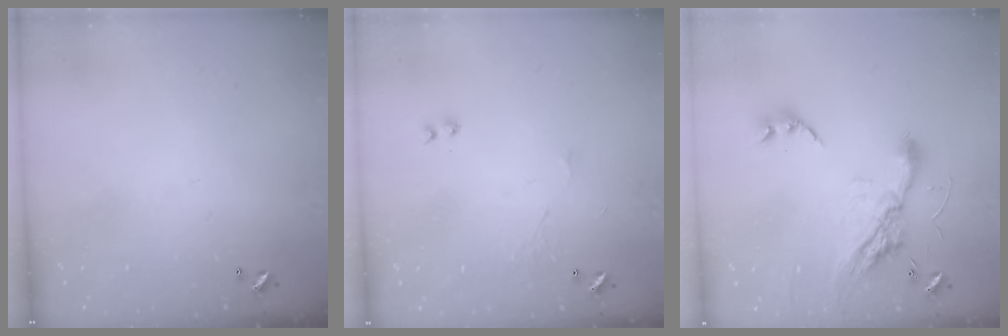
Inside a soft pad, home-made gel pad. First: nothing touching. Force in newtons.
{"total": 2.4, "press": 2.3, "slide": 0.6}
{"total": 13.4, "press": 13.3, "slide": 0.8}